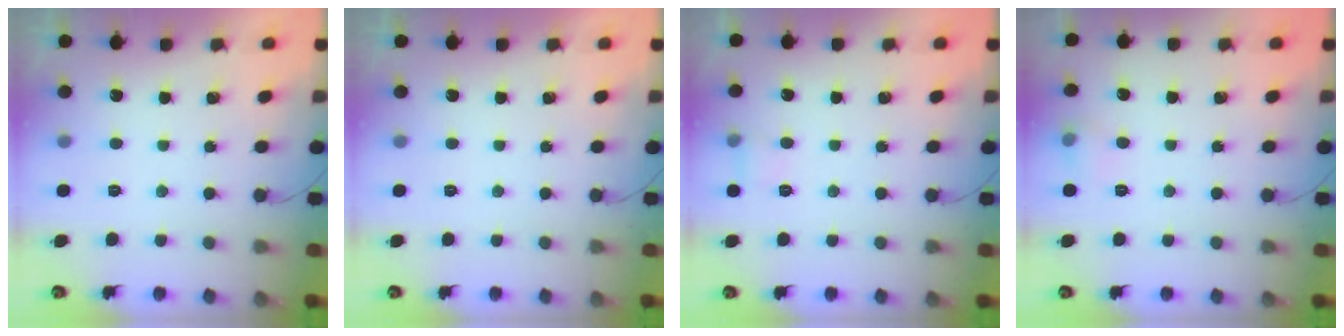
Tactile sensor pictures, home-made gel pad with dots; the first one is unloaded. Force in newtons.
{"total": 0.0}
{"total": 7.0, "press": 3.3, "slide": 6.1}
{"total": 5.5, "press": 4.9, "slide": 2.4}